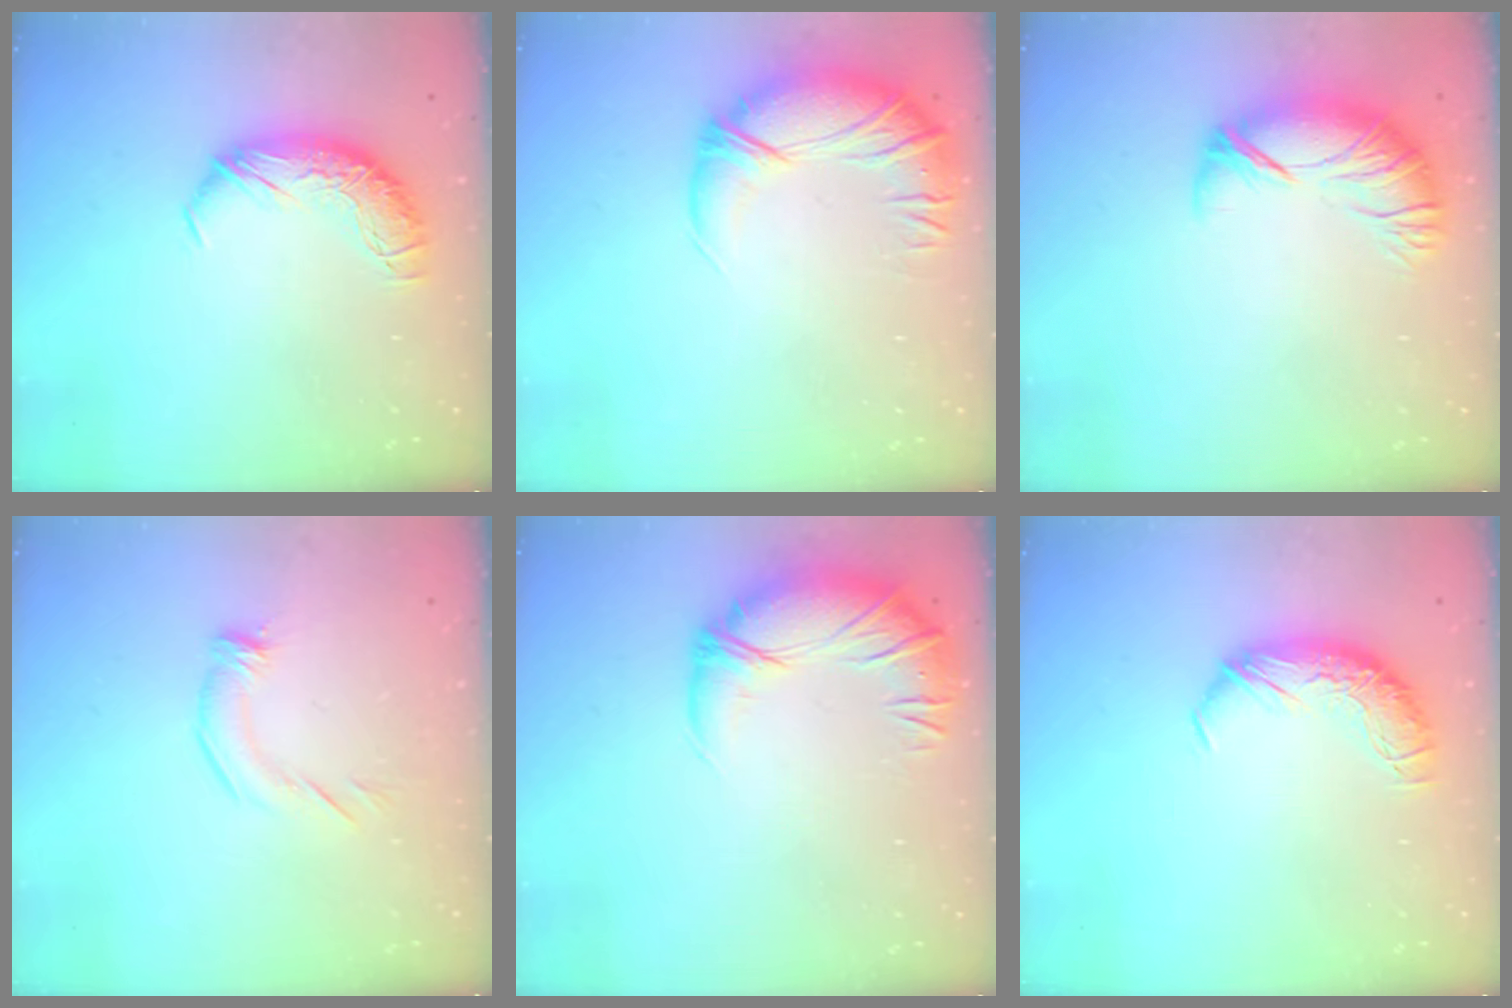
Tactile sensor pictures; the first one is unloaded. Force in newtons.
{"total": 2.9, "press": 0.2, "slide": 2.9}
{"total": 2.5, "press": 1.6, "slide": 1.9}
{"total": 2.8, "press": 2.7, "slide": 0.8}
{"total": 2.8, "press": 1.3, "slide": 2.5}
{"total": 0.0}